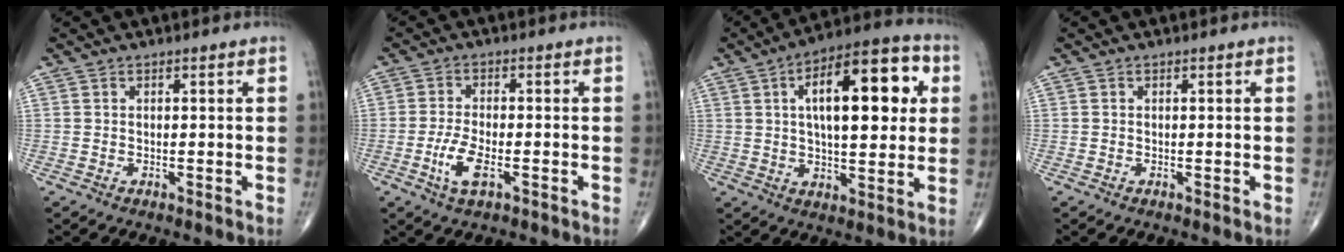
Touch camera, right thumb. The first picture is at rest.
{"total": 5.4, "force": [-2.2, 2.1, 4.5], "torque": [-0.098, 0.006, -0.039]}
{"total": 19.6, "force": [4.8, 8.2, 17.1], "torque": [-0.226, 0.011, 0.064]}
{"total": 0.0}